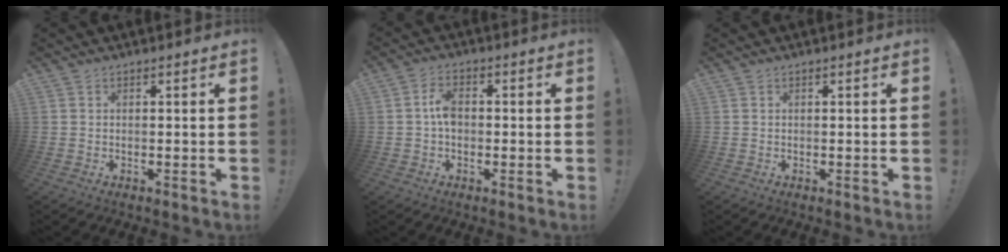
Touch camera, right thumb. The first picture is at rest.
{"total": 5.3, "force": [-0.4, 3.2, 4.2], "torque": [-0.066, 0.012, -0.007]}
{"total": 0.0}